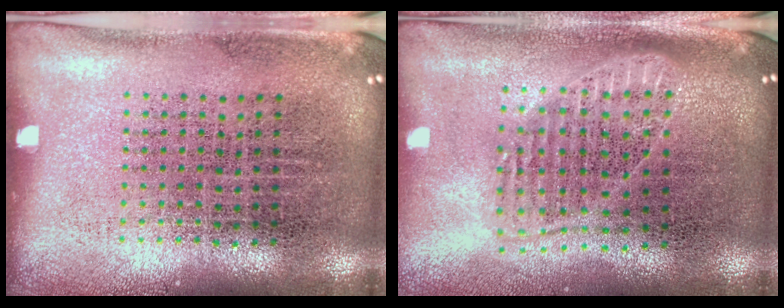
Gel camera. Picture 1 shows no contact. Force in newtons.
{"total": 1.8, "press": 1.5, "slide": 0.9}